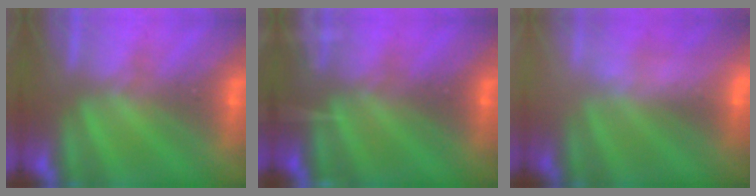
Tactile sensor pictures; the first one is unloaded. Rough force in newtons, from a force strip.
{"total": 7.8}
{"total": 2.5}